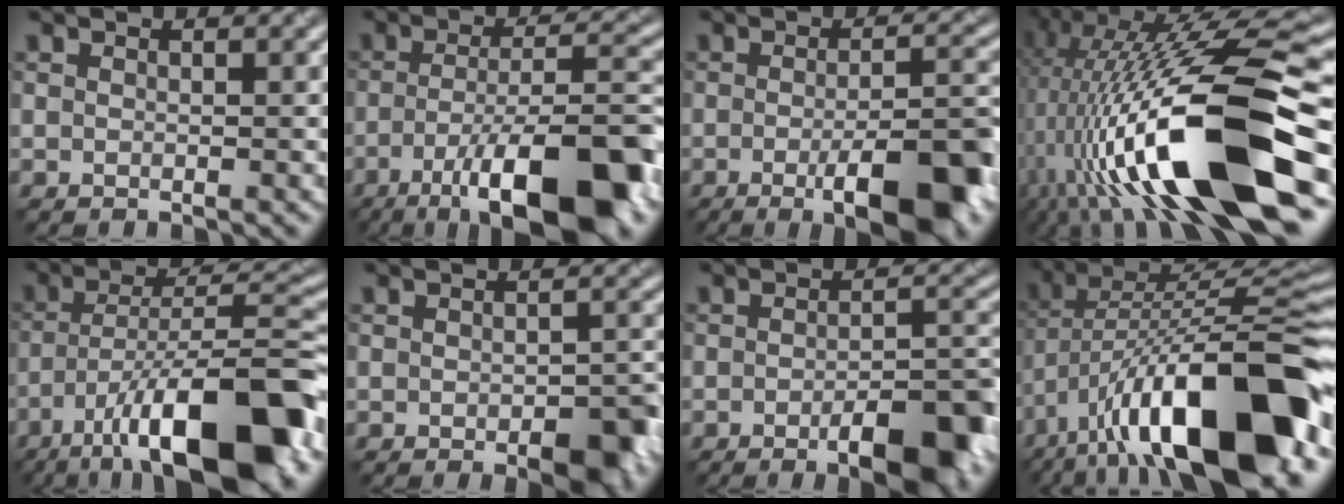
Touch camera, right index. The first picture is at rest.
{"total": 12.8, "force": [-6.2, 3.3, 10.8], "torque": [-0.172, -0.006, -0.097]}
{"total": 8.2, "force": [-3.0, 1.9, 7.4], "torque": [-0.106, 0.000, -0.047]}
{"total": 17.0, "force": [-3.9, 4.9, 15.8], "torque": [-0.279, 0.008, -0.067]}
{"total": 14.3, "force": [-7.9, 3.5, 11.4], "torque": [-0.179, 0.010, -0.129]}
{"total": 4.3, "force": [-2.0, 1.7, 3.5], "torque": [-0.044, -0.003, -0.023]}
{"total": 6.7, "force": [-3.2, 1.7, 5.6], "torque": [-0.080, 0.003, -0.047]}
{"total": 16.2, "force": [-7.3, 5.7, 13.3], "torque": [-0.202, 0.030, -0.123]}